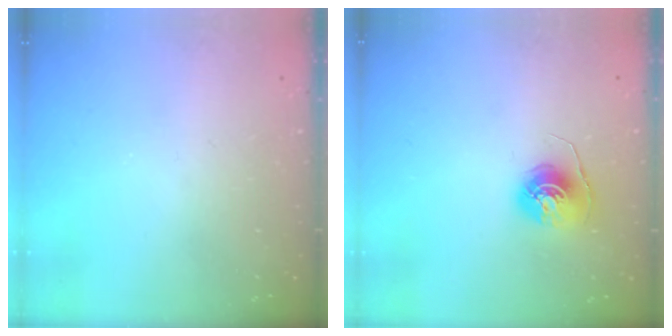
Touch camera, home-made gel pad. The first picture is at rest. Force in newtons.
{"total": 6.4, "press": 6.4, "slide": 0.6}